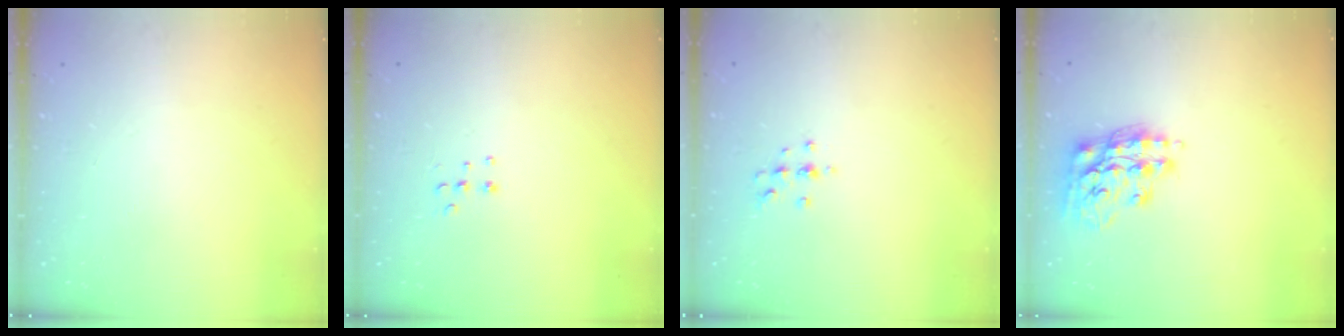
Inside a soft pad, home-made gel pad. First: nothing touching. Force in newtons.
{"total": 5.3, "press": 5.2, "slide": 0.5}
{"total": 4.3, "press": 4.2, "slide": 1.0}
{"total": 16.3, "press": 16.2, "slide": 1.1}